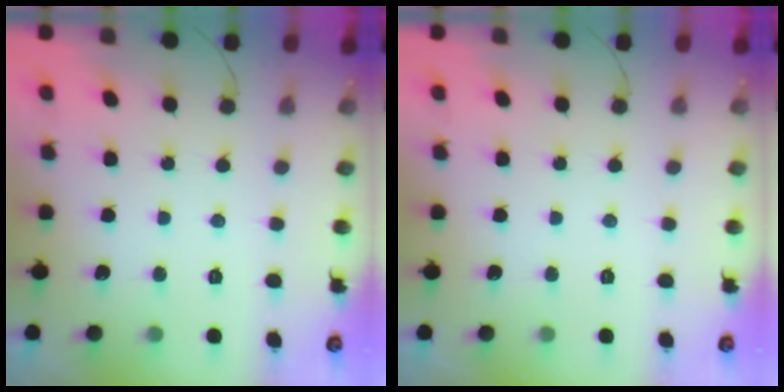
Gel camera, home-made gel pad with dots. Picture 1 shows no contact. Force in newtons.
{"total": 0.0}